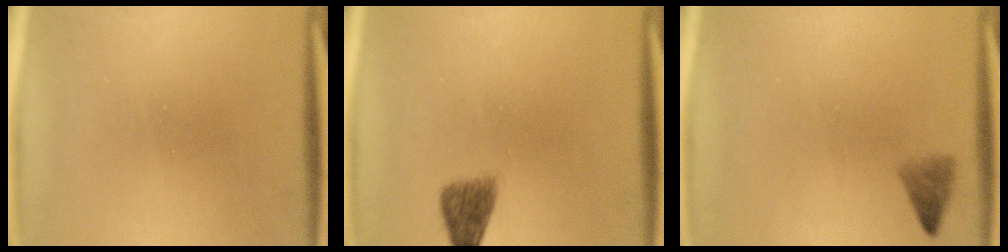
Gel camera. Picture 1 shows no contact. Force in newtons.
{"total": 2.7}
{"total": 1.0}